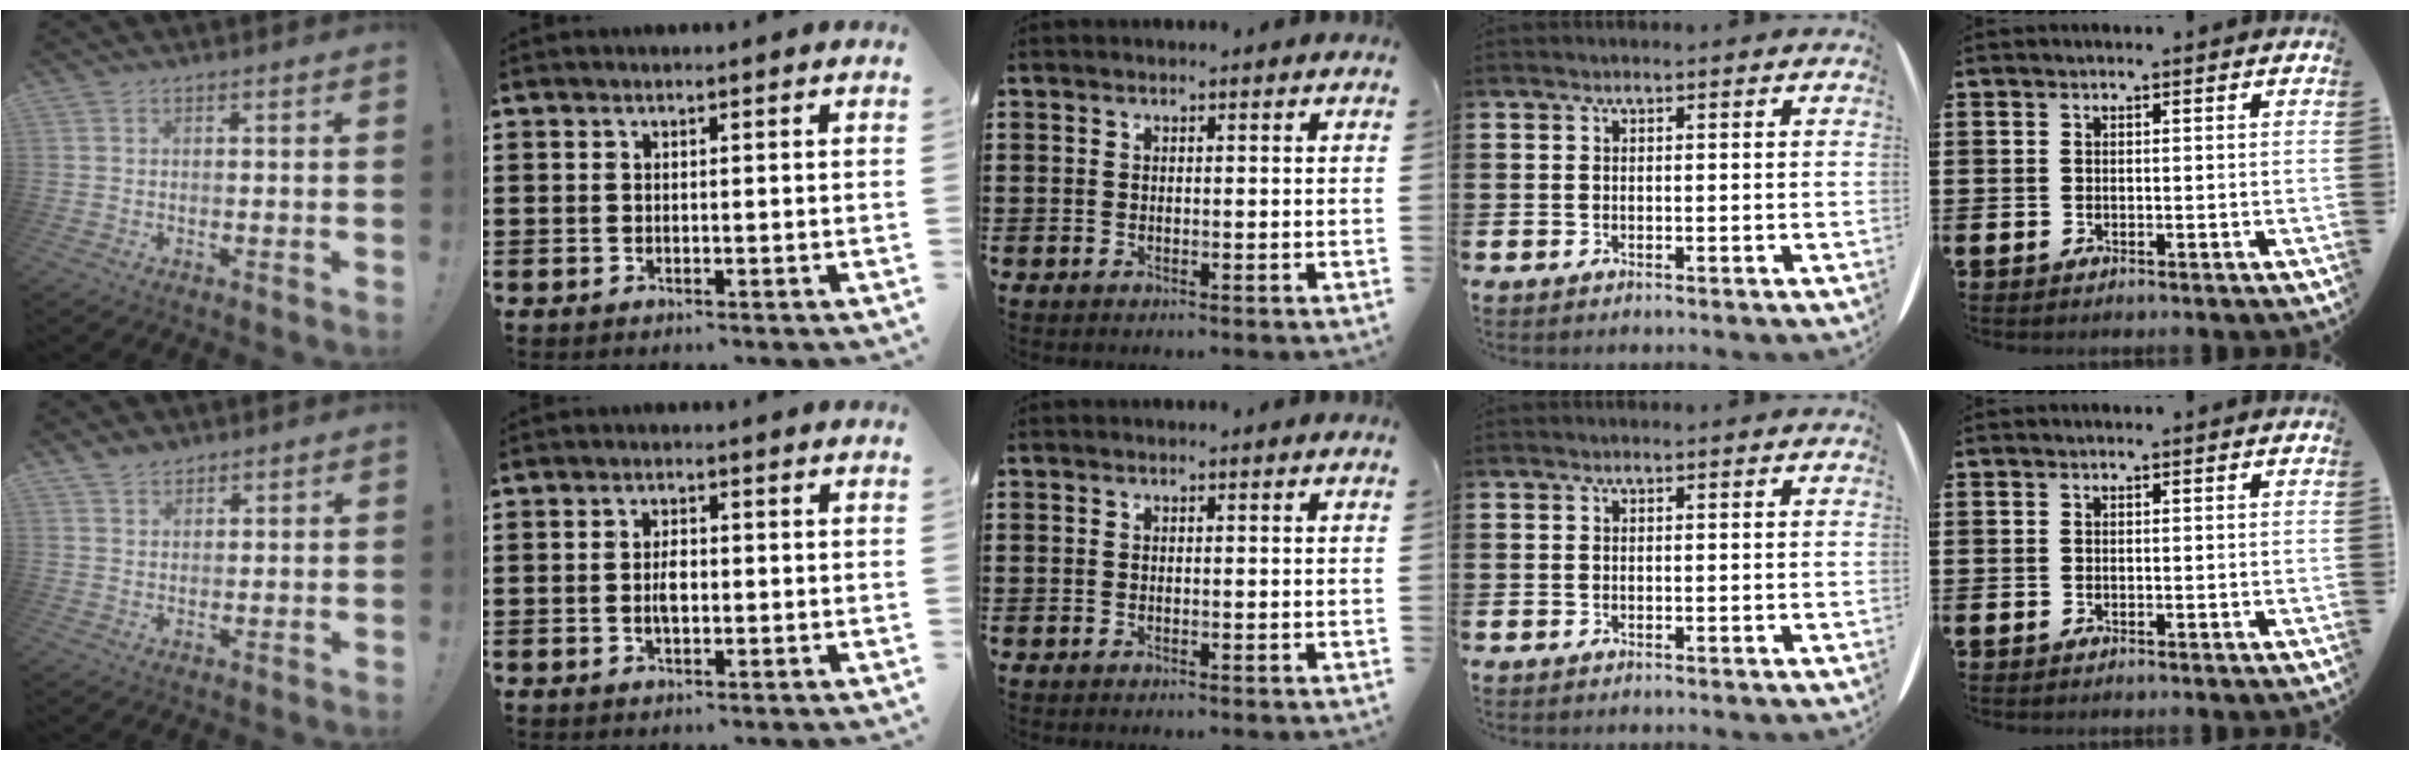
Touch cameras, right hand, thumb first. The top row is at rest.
{"thumb": {"total": 3.3, "force": [2.7, 1.7, 0.8], "torque": [-0.012, -0.016, 0.051]}, "index": {"total": 2.8, "force": [-0.2, 1.3, 2.5], "torque": [-0.047, 0.002, -0.004]}}